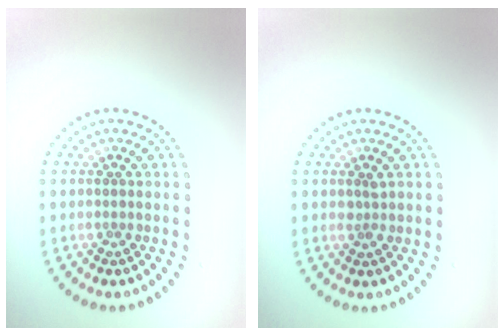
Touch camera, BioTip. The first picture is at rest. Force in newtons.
{"total": 0.7, "press": 0.7, "slide": 0.2}